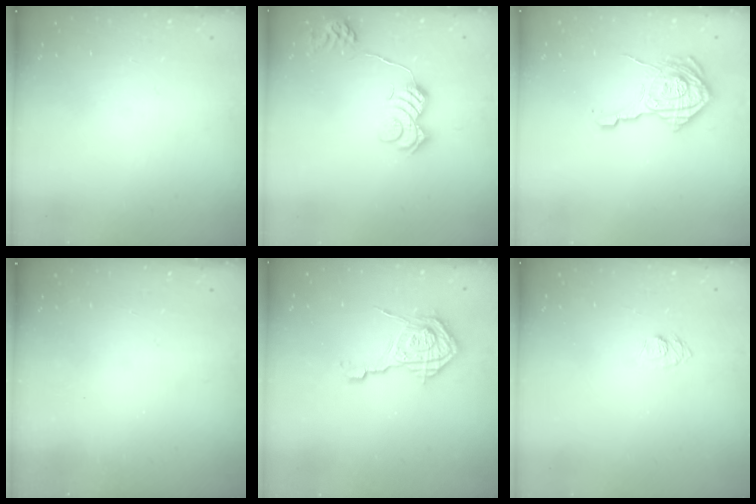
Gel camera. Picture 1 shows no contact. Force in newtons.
{"total": 13.0, "press": 13.0, "slide": 0.4}
{"total": 18.4, "press": 18.3, "slide": 1.1}
{"total": 2.3, "press": 2.2, "slide": 0.8}
{"total": 13.6, "press": 13.5, "slide": 1.4}
{"total": 5.0, "press": 5.0, "slide": 0.5}